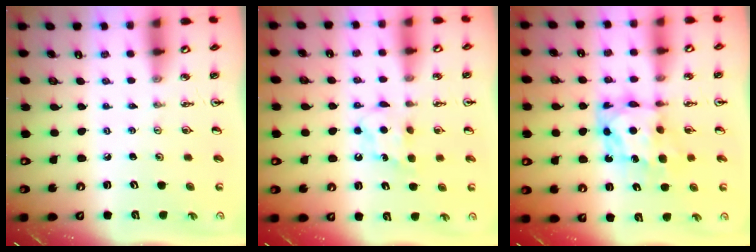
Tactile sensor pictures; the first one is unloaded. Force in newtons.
{"total": 6.8, "press": 6.7, "slide": 0.9}
{"total": 7.0, "press": 7.0, "slide": 0.8}